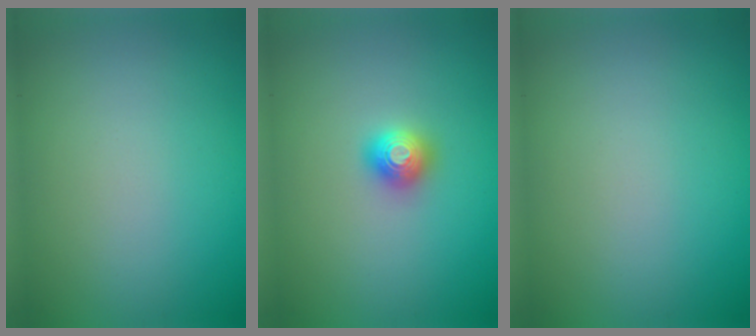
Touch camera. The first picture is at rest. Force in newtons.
{"total": 2.0, "press": 2.0, "slide": 0.2}
{"total": 0.0}